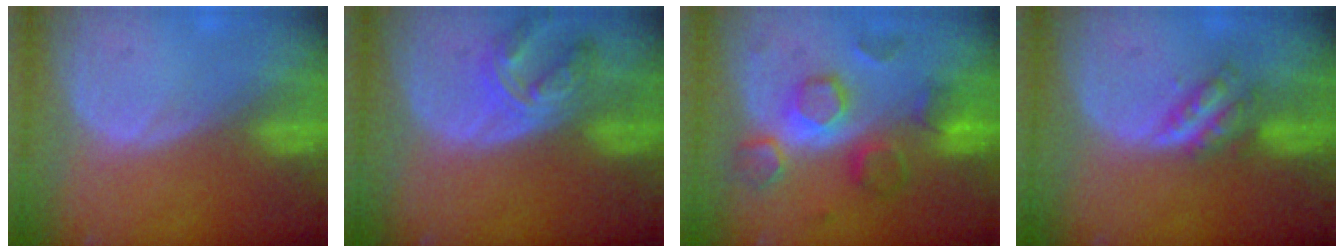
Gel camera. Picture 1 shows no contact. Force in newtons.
{"total": 7.0, "press": 6.3, "slide": 3.0}
{"total": 8.4, "press": 8.3, "slide": 1.3}
{"total": 4.7, "press": 4.4, "slide": 1.5}